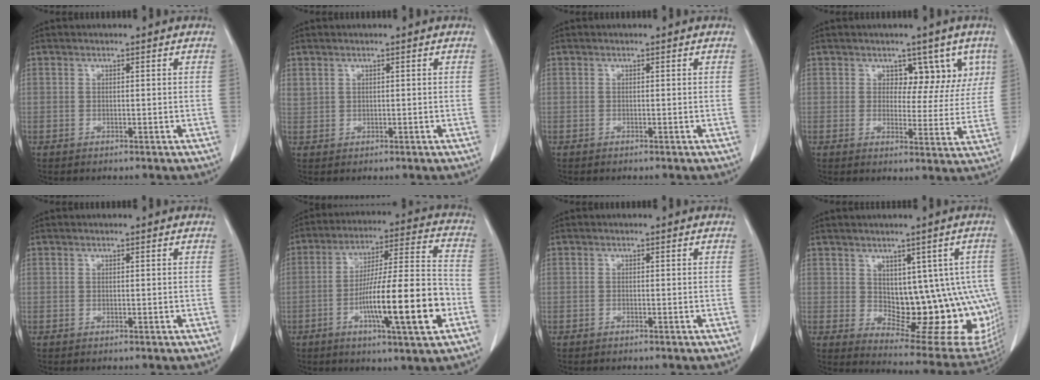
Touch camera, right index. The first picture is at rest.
{"total": 1.4, "force": [0.9, 1.0, 0.3], "torque": [-0.002, 0.015, 0.021]}
{"total": 0.0}
{"total": 6.6, "force": [3.5, 4.2, 3.6], "torque": [-0.015, 0.003, 0.044]}
{"total": 0.0}
{"total": 17.1, "force": [-5.6, 1.1, 16.2], "torque": [-0.271, 0.002, -0.086]}
{"total": 0.0}
{"total": 15.9, "force": [-0.1, 7.8, 13.8], "torque": [-0.127, 0.008, 0.024]}